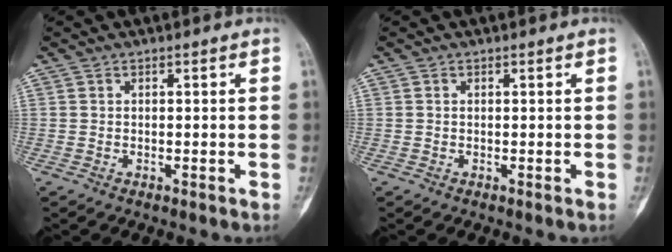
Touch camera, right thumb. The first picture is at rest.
{"total": 0.0}